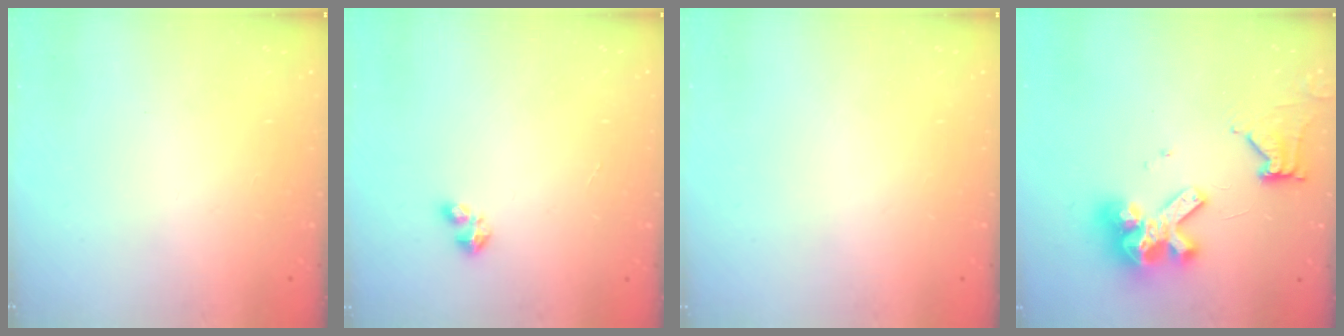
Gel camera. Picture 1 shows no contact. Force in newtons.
{"total": 2.4, "press": 2.4, "slide": 0.4}
{"total": 0.0}
{"total": 14.7, "press": 14.5, "slide": 1.8}